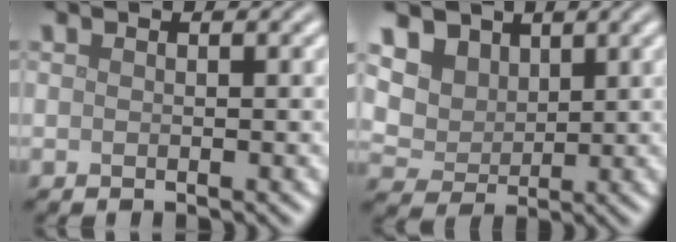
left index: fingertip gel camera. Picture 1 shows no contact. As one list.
[{"total": 6.7, "force": [3.7, 5.0, 2.6], "torque": [-0.087, -0.001, 0.064]}]